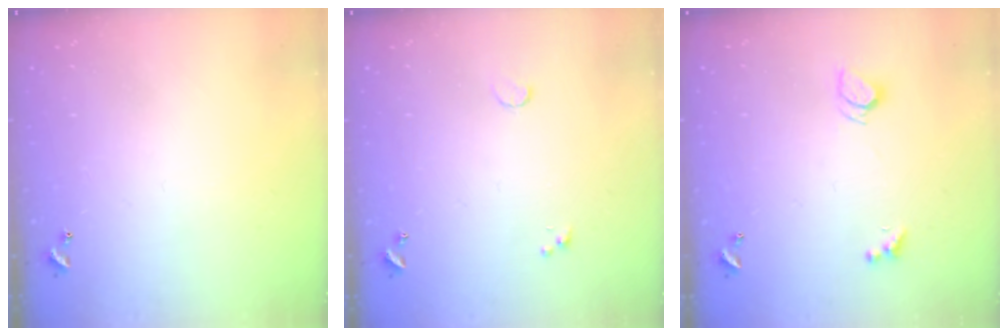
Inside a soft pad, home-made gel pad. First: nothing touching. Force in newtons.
{"total": 0.5, "press": 0.4, "slide": 0.3}
{"total": 2.5, "press": 2.4, "slide": 0.6}